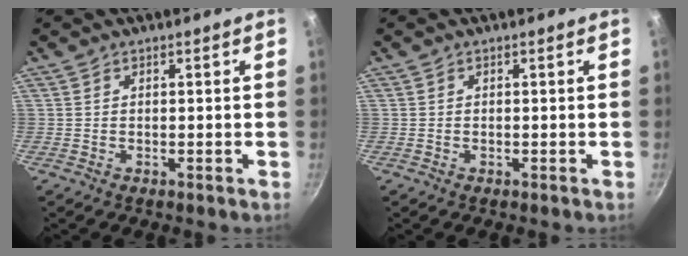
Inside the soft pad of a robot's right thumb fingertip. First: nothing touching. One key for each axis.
{"total": 0.0}